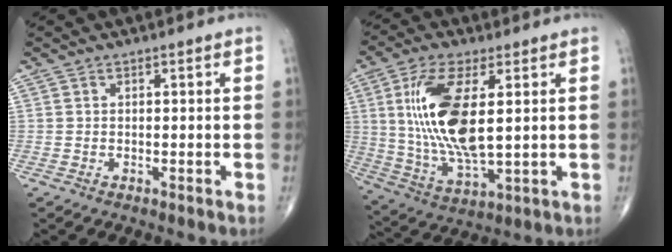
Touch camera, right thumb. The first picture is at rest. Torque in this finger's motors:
{"motor_torque": [0.78, 4.12, 1.86, 0.71, 0.67]}